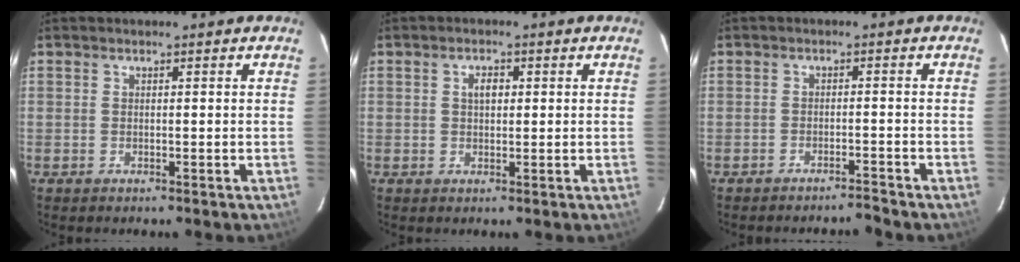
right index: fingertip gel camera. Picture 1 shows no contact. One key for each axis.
{"total": 2.4, "fx": 0.6, "fy": 1.5, "fz": 1.8, "tx": -0.029, "ty": 0.007, "tz": 0.009}
{"total": 2.3, "fx": -2.3, "fy": -0.1, "fz": 0.3, "tx": -0.014, "ty": 0.001, "tz": -0.033}